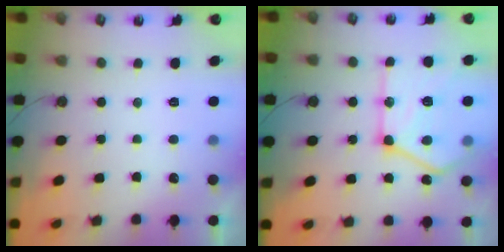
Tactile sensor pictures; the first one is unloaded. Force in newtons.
{"total": 21.9, "press": 21.8, "slide": 2.0}